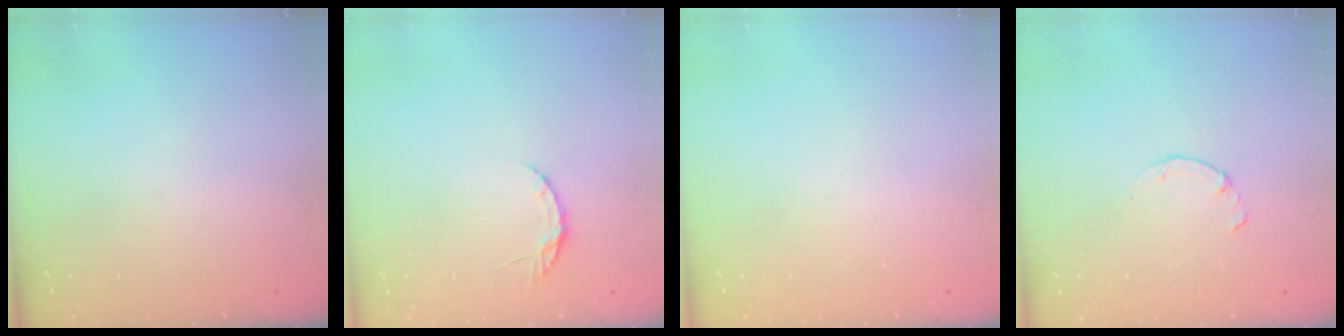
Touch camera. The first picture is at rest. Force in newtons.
{"total": 5.1, "press": 5.0, "slide": 0.7}
{"total": 0.0}
{"total": 0.9, "press": 0.8, "slide": 0.3}